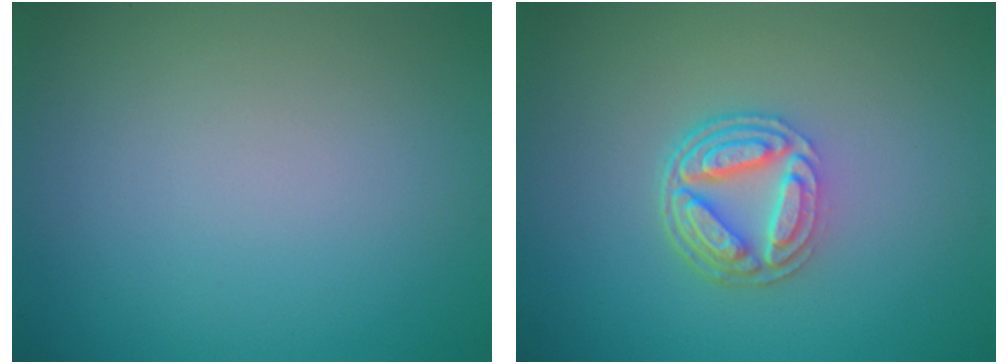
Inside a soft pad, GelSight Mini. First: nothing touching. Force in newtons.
{"total": 4.8, "press": 3.4, "slide": 3.4}